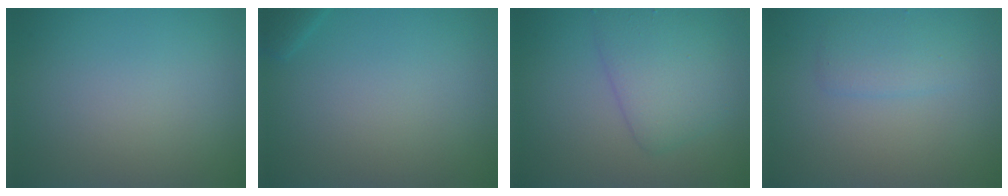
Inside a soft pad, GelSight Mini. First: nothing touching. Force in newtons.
{"total": 1.1, "press": 1.1, "slide": 0.1}
{"total": 3.8, "press": 3.8, "slide": 0.1}
{"total": 1.9, "press": 1.9, "slide": 0.1}